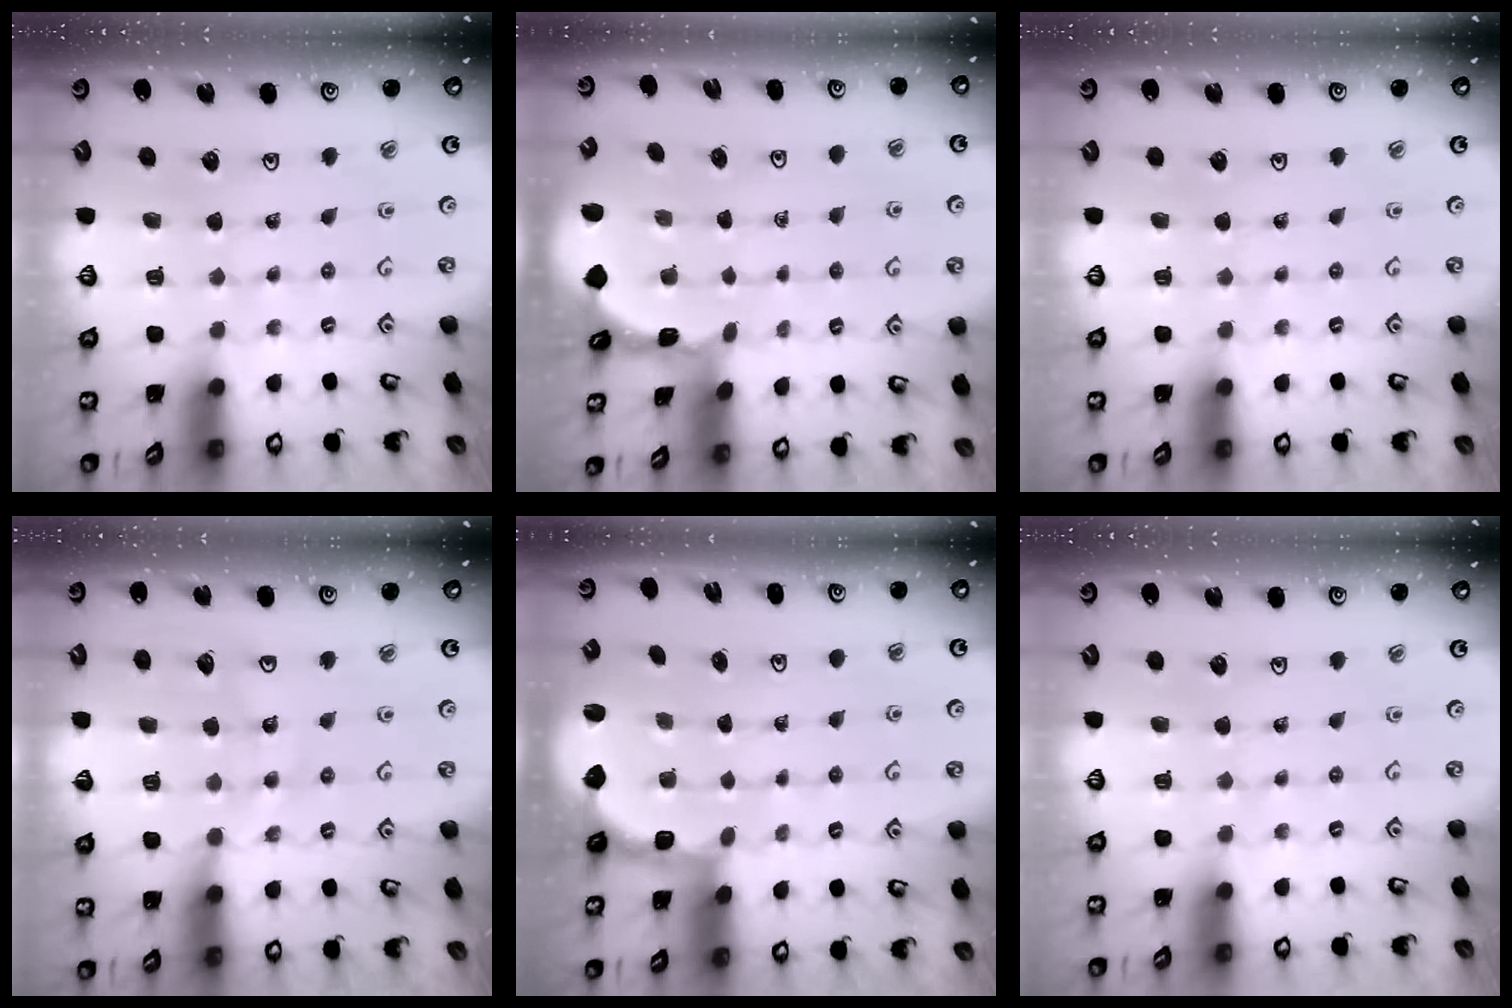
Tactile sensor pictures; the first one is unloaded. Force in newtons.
{"total": 1.2, "press": 1.1, "slide": 0.2}
{"total": 0.0}
{"total": 9.6, "press": 9.5, "slide": 1.3}
{"total": 3.0, "press": 2.3, "slide": 2.0}
{"total": 0.0}